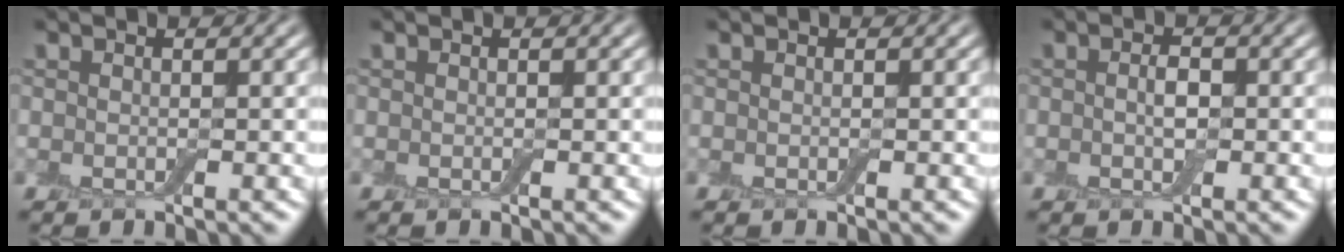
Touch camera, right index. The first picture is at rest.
{"total": 0.0}
{"total": 0.0}
{"total": 1.5, "force": [-0.1, 0.8, 1.3], "torque": [-0.024, 0.002, -0.003]}